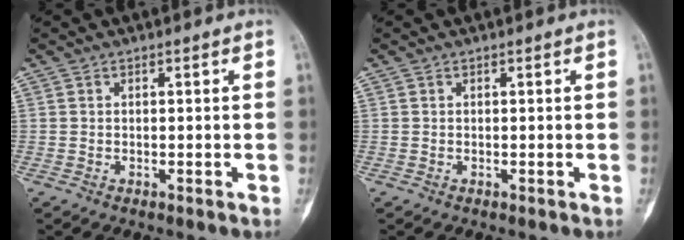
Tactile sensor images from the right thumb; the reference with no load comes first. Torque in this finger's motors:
{"motor_torque": [0.00, 0.00, 0.03, 0.03, 0.01]}